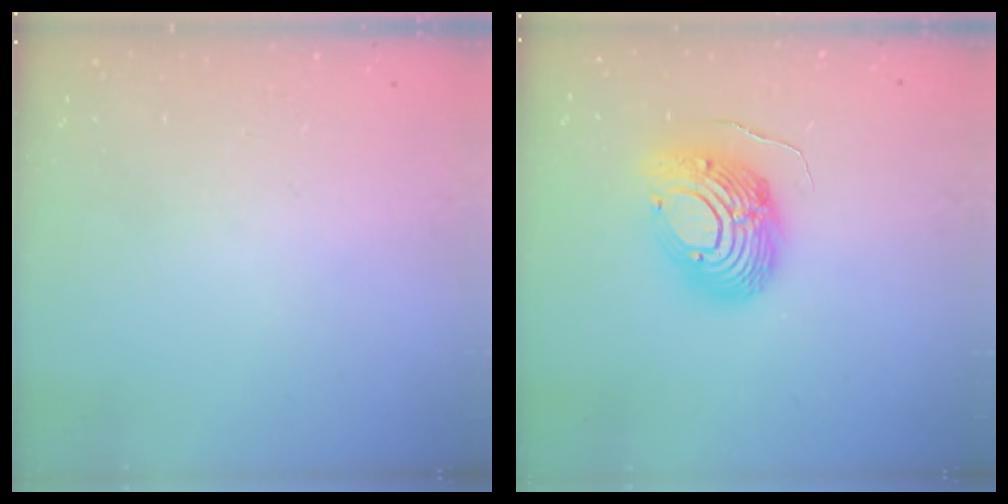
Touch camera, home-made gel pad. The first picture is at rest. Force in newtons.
{"total": 13.7, "press": 13.7, "slide": 1.2}